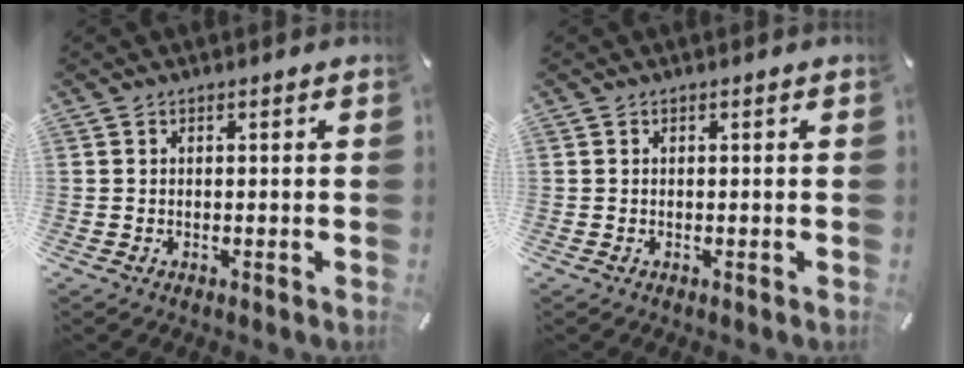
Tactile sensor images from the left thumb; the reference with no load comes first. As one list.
[{"total": 0.0}]